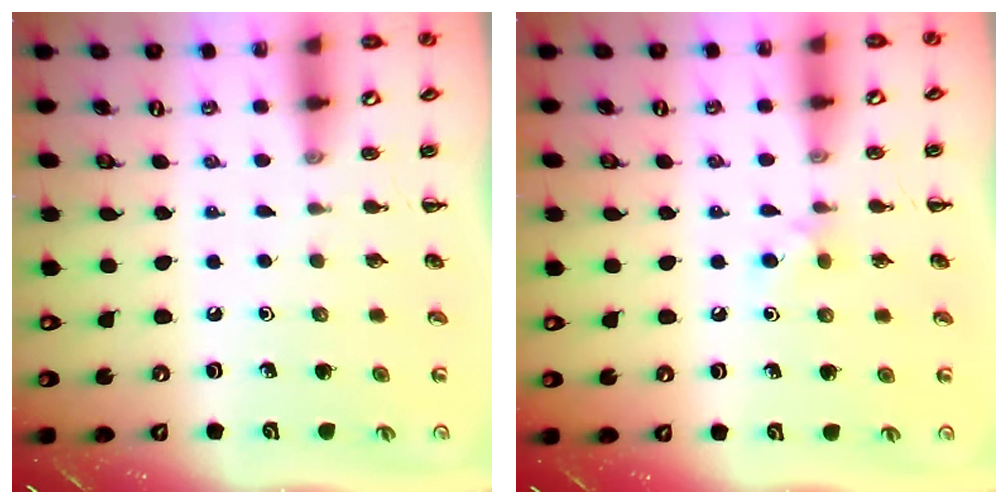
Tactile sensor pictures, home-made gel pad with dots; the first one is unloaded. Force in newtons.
{"total": 4.1, "press": 3.9, "slide": 1.3}